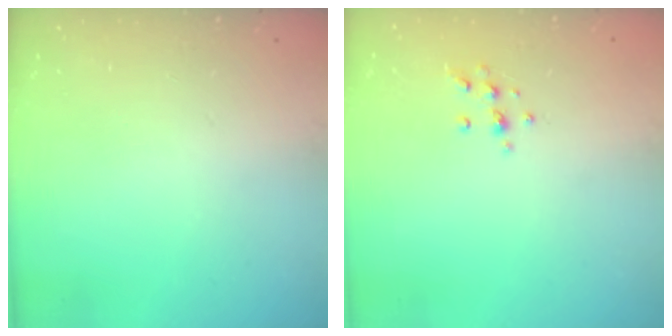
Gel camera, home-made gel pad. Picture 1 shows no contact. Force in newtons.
{"total": 7.0, "press": 6.9, "slide": 0.7}